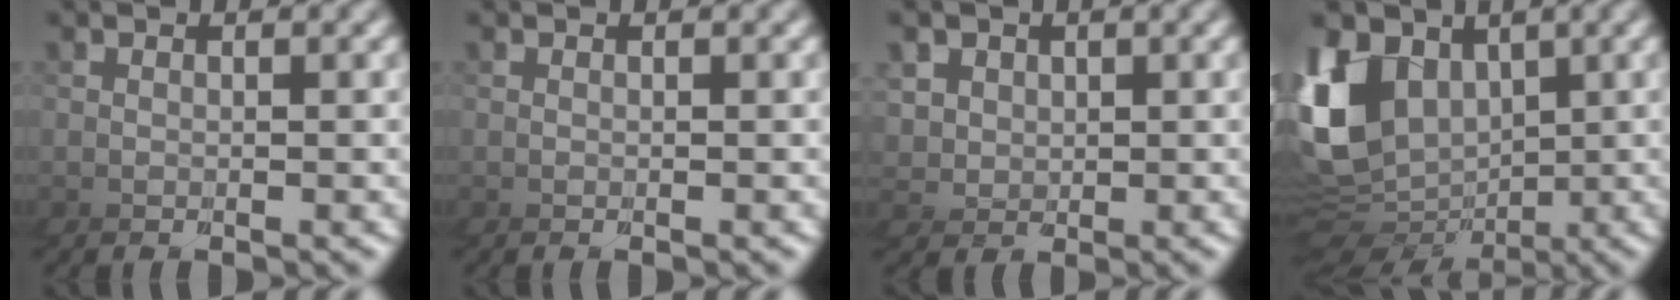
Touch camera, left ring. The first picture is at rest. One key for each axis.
{"total": 0.0}
{"total": 6.1, "fx": 2.1, "fy": 5.6, "fz": -0.8, "tx": -0.036, "ty": -0.018, "tz": 0.034}
{"total": 7.1, "fx": 1.1, "fy": 6.3, "fz": 3.1, "tx": -0.093, "ty": -0.003, "tz": 0.014}